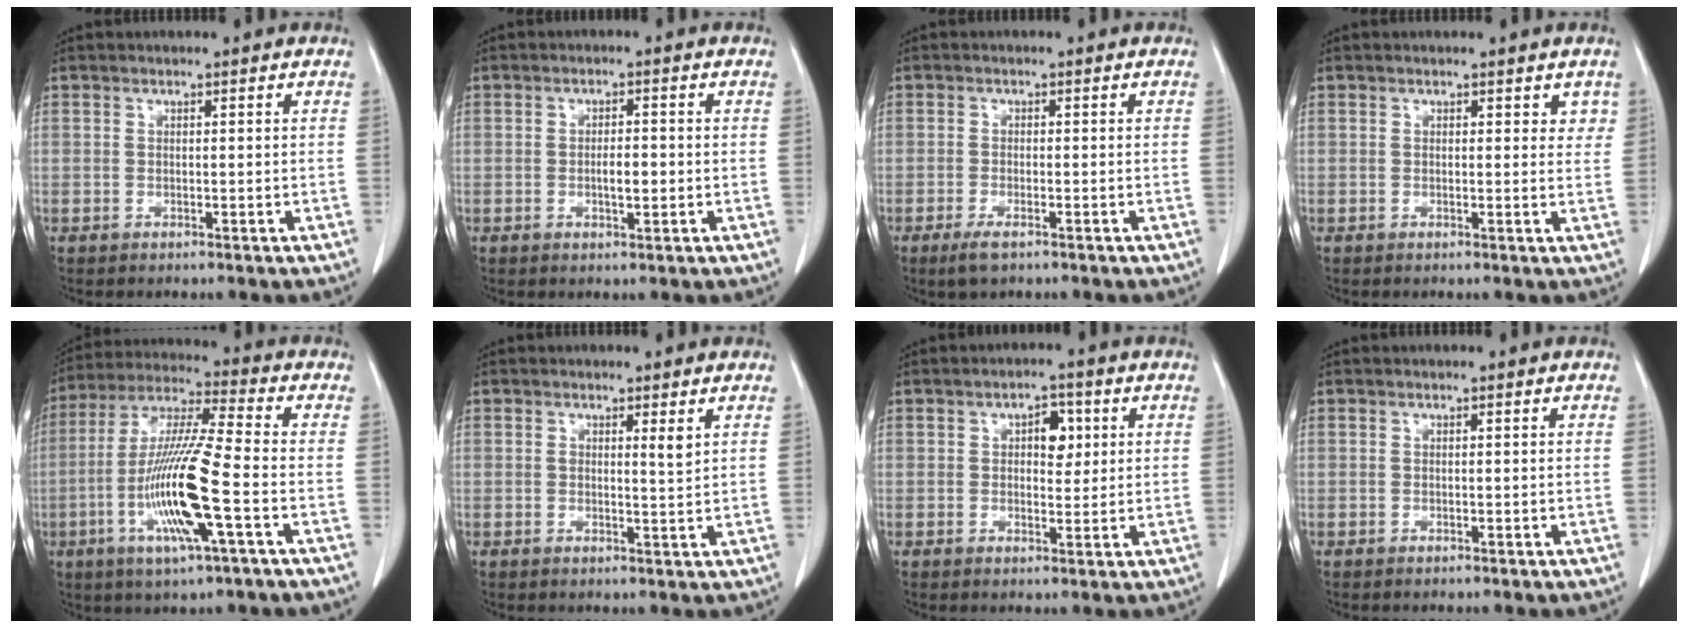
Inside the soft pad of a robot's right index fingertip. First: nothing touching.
{"total": 2.9, "force": [-0.4, 0.9, 2.7], "torque": [-0.047, 0.001, -0.004]}
{"total": 2.7, "force": [-1.7, 0.7, 2.0], "torque": [-0.042, -0.005, -0.027]}
{"total": 2.0, "force": [1.2, 1.2, 1.1], "torque": [0.001, -0.003, 0.010]}
{"total": 15.3, "force": [-4.4, 0.5, 14.7], "torque": [-0.299, -0.012, -0.086]}
{"total": 1.9, "force": [0.9, 0.1, 1.7], "torque": [-0.028, -0.005, 0.014]}
{"total": 4.1, "force": [1.2, 2.2, 3.2], "torque": [-0.045, 0.009, 0.018]}
{"total": 0.0}